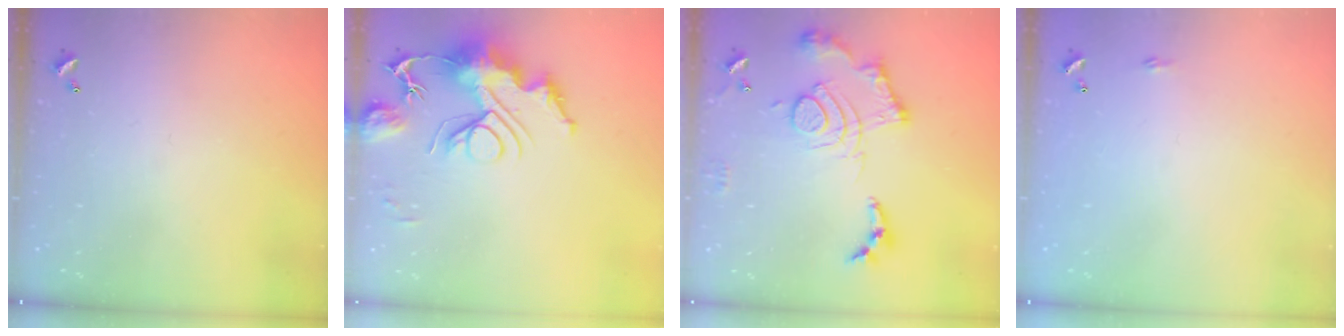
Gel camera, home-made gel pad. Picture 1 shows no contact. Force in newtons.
{"total": 13.8, "press": 13.7, "slide": 0.8}
{"total": 16.5, "press": 16.4, "slide": 1.7}
{"total": 2.2, "press": 2.1, "slide": 0.4}